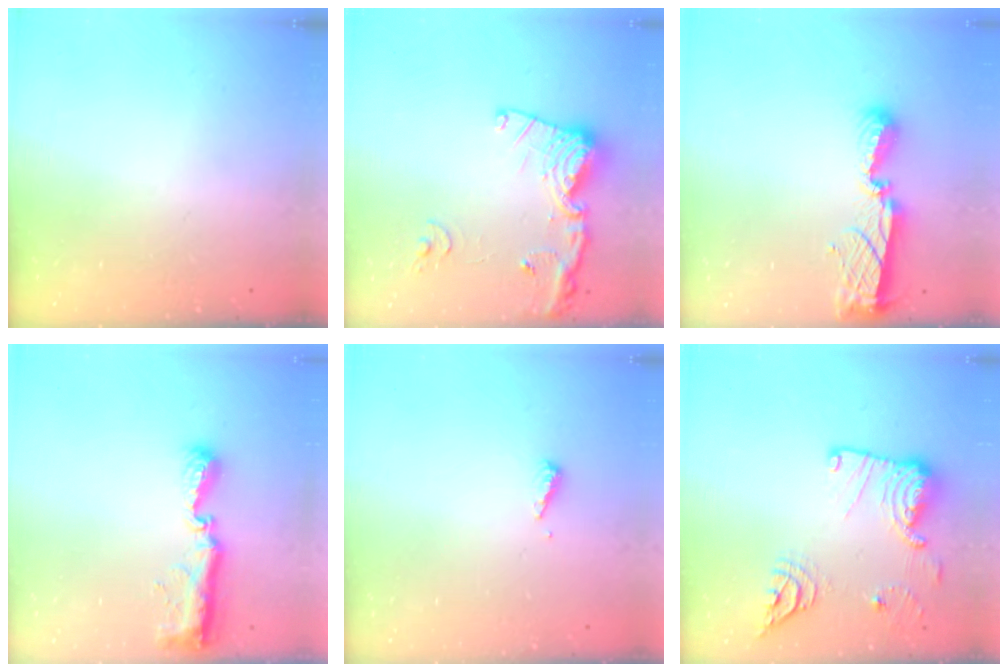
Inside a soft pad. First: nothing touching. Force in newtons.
{"total": 15.8, "press": 15.7, "slide": 1.8}
{"total": 8.4, "press": 8.4, "slide": 0.8}
{"total": 8.6, "press": 8.6, "slide": 0.5}
{"total": 3.6, "press": 3.6, "slide": 0.4}
{"total": 17.4, "press": 17.2, "slide": 2.7}